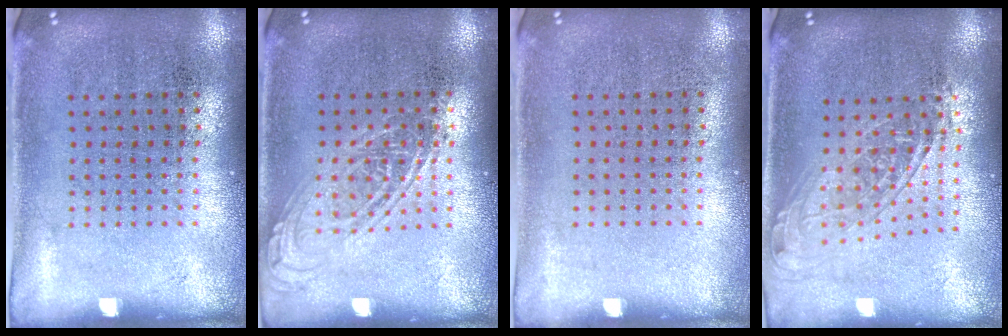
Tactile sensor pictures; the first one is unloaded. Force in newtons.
{"total": 1.2, "press": 1.2, "slide": 0.1}
{"total": 0.0}
{"total": 1.6, "press": 1.2, "slide": 1.0}